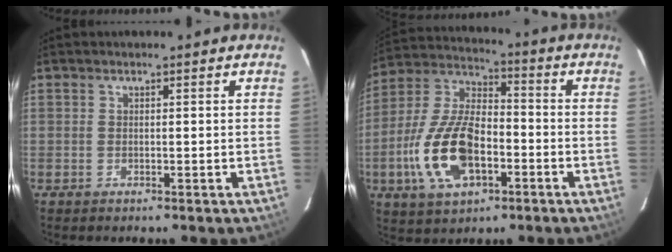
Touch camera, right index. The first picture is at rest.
{"total": 17.1, "force": [-5.5, 8.7, 13.6], "torque": [-0.294, 0.003, -0.097]}